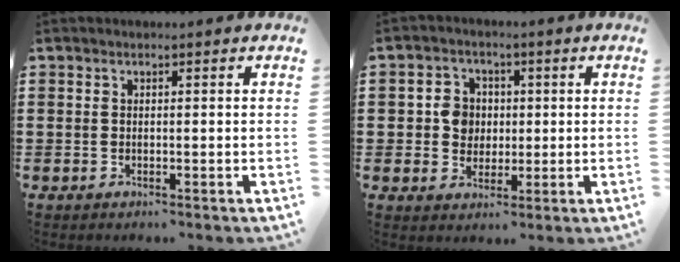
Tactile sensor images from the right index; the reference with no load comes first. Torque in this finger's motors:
{"motor_torque": [0.46, 0.48, 0.06, 0.01]}